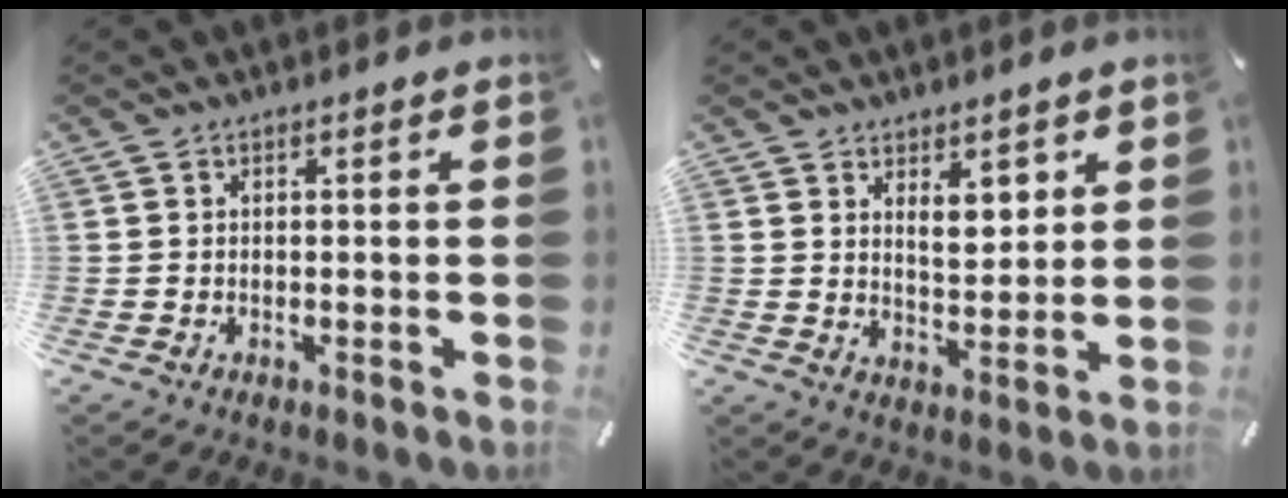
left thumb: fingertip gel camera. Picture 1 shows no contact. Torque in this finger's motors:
{"motor_torque": [0.47, -0.16, 0.25, 0.07, 0.04]}